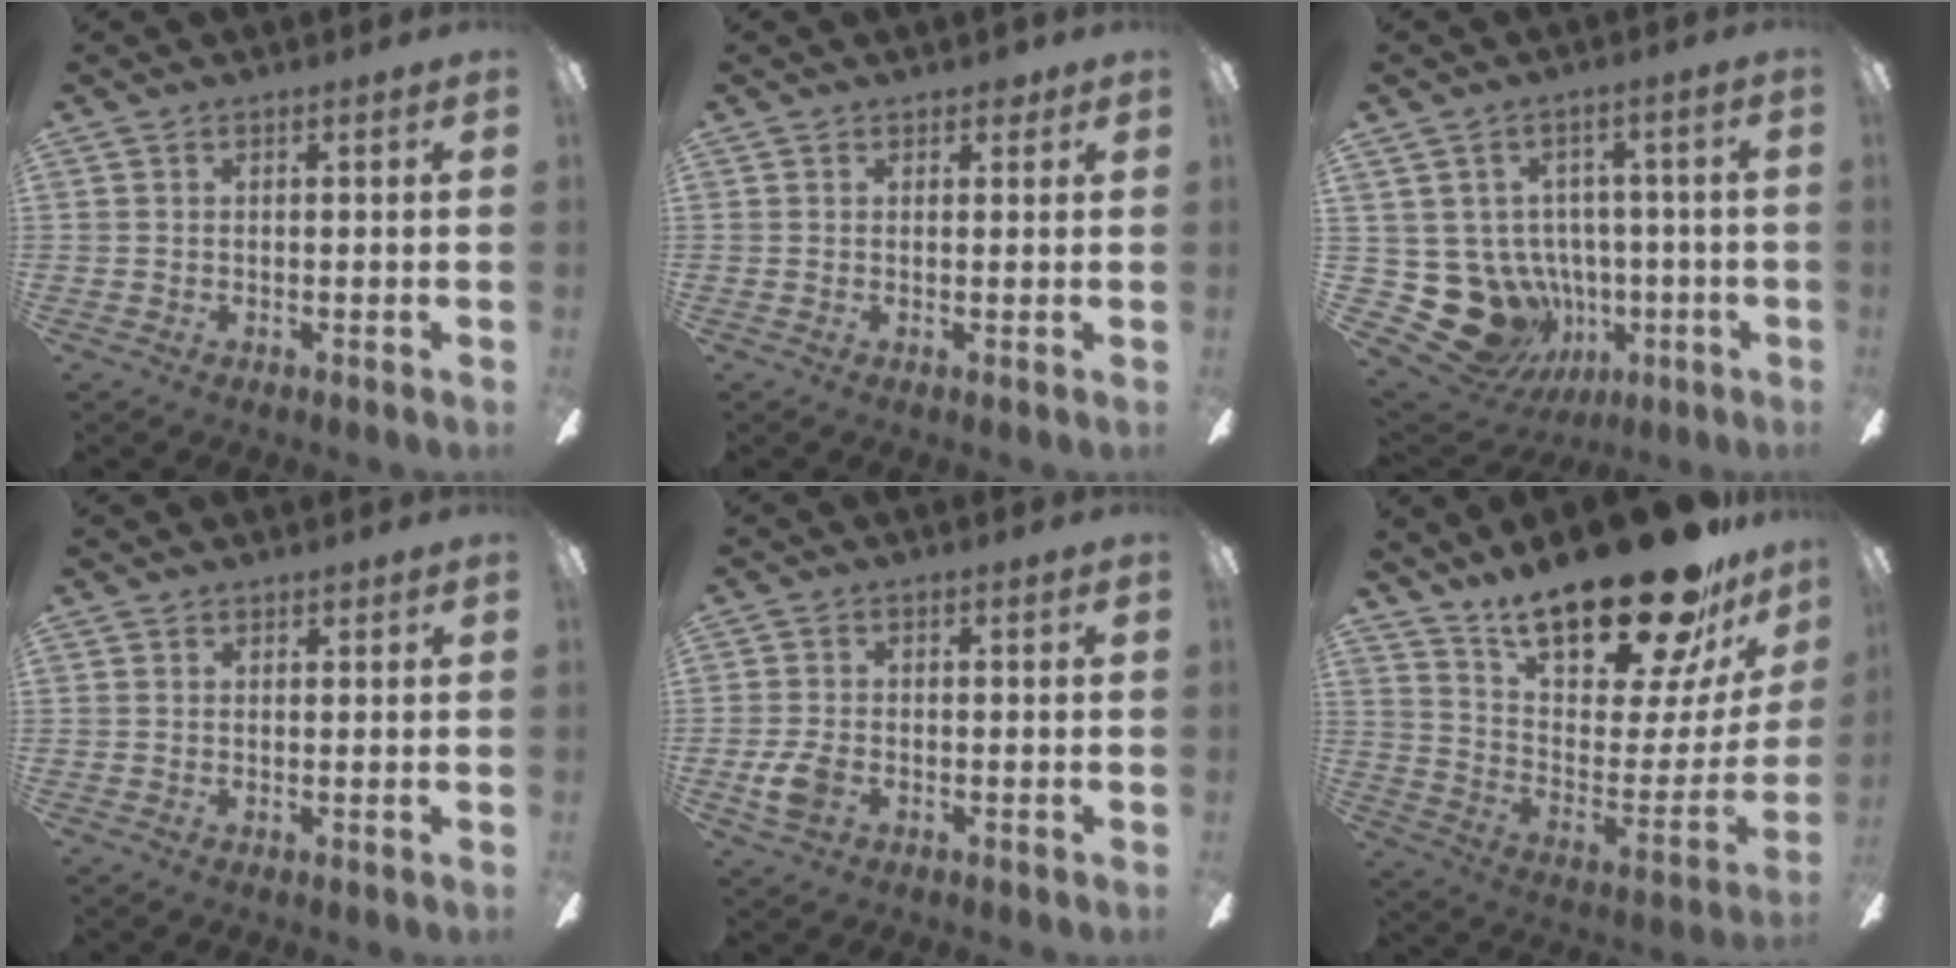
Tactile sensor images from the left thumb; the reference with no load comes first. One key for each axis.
{"total": 1.9, "fx": 1.2, "fy": 1.3, "fz": 0.6, "tx": 0.004, "ty": -0.003, "tz": 0.019}
{"total": 14.6, "fx": -4.3, "fy": 12.4, "fz": 6.4, "tx": -0.162, "ty": 0.007, "tz": -0.053}
{"total": 0.7, "fx": 0.6, "fy": 0.4, "fz": 0.1, "tx": 0.007, "ty": -0.002, "tz": 0.009}
{"total": 5.6, "fx": -1.8, "fy": 3.5, "fz": 3.9, "tx": -0.094, "ty": 0.004, "tz": -0.037}
{"total": 27.4, "fx": 20.8, "fy": 8.8, "fz": 15.5, "tx": -0.232, "ty": -0.142, "tz": 0.359}